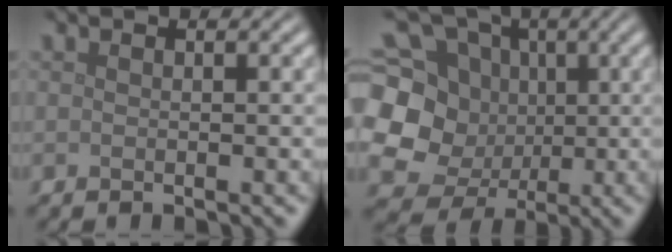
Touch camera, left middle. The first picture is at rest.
{"total": 13.6, "force": [-0.5, 12.1, 6.3], "torque": [-0.153, 0.006, -0.032]}